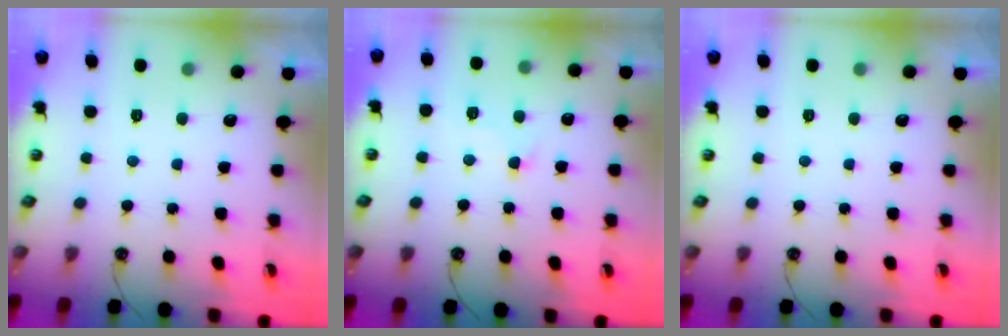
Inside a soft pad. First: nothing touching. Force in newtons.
{"total": 2.1, "press": 2.0, "slide": 0.4}
{"total": 0.0}